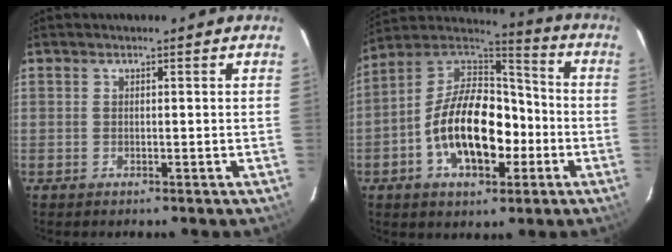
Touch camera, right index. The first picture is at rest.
{"total": 18.2, "force": [-4.7, 9.8, 14.6], "torque": [-0.274, 0.019, -0.078]}